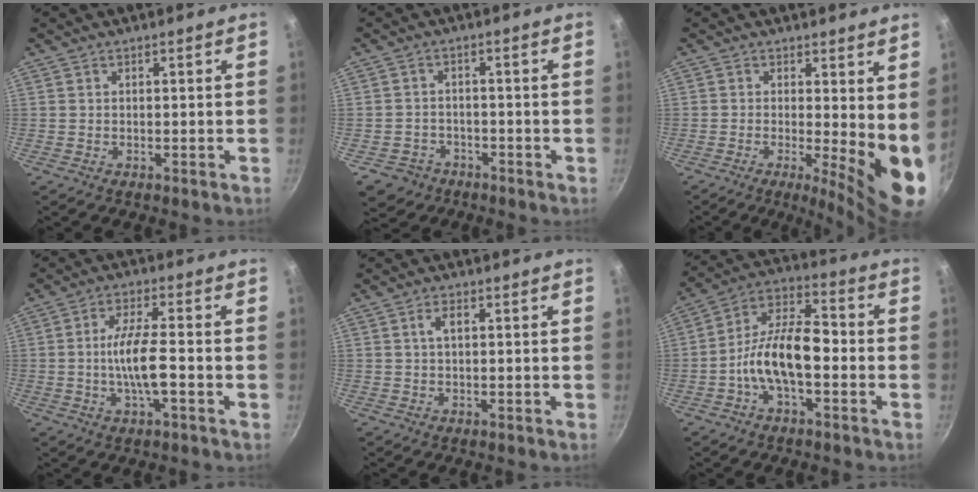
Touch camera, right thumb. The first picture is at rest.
{"total": 5.1, "force": [-2.6, 4.2, 1.3], "torque": [-0.010, 0.025, -0.035]}
{"total": 10.1, "force": [0.1, 2.9, 9.7], "torque": [-0.115, -0.025, 0.003]}
{"total": 8.9, "force": [-1.5, 1.9, 8.6], "torque": [-0.166, 0.014, -0.035]}
{"total": 2.2, "force": [0.5, 1.1, 1.9], "torque": [-0.030, 0.006, 0.011]}
{"total": 13.1, "force": [-3.1, 6.3, 11.1], "torque": [-0.183, 0.047, -0.070]}